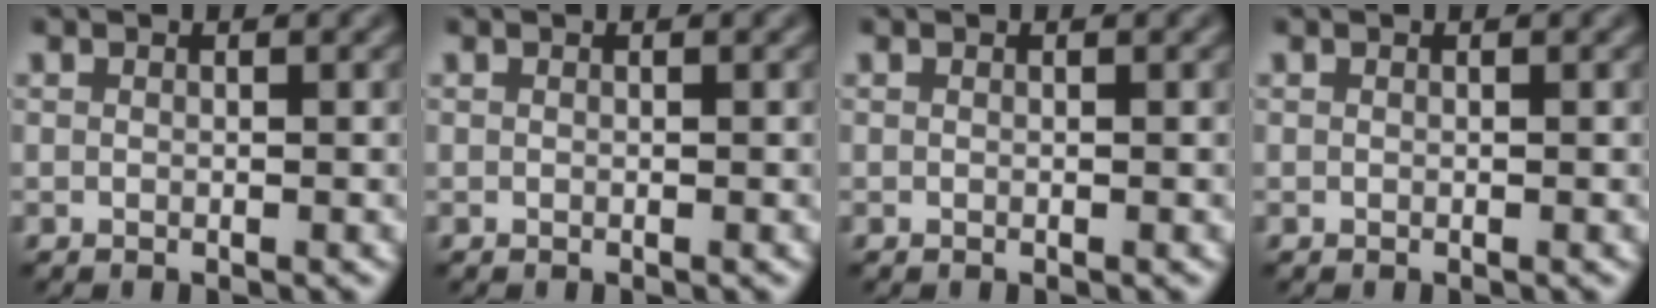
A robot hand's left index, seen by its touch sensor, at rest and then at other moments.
{"total": 0.0}
{"total": 0.0}
{"total": 0.0}